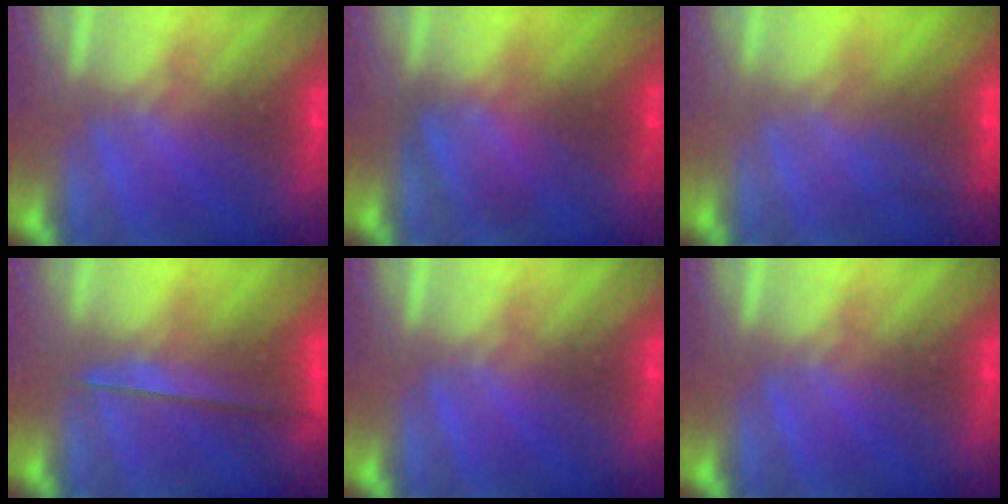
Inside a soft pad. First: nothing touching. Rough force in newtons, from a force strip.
{"total": 2.4}
{"total": 2.4}
{"total": 2.5}
{"total": 0.0}
{"total": 0.0}